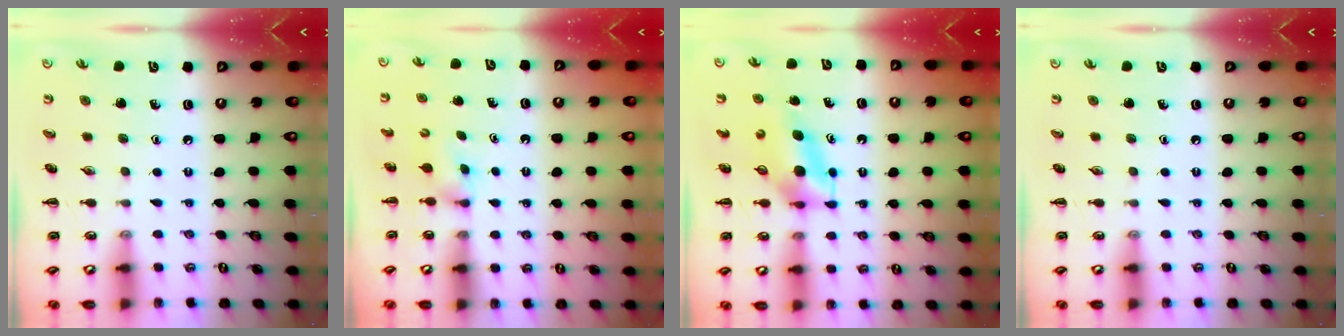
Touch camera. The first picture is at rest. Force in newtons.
{"total": 2.3, "press": 2.1, "slide": 1.0}
{"total": 6.2, "press": 6.1, "slide": 0.8}
{"total": 0.0}